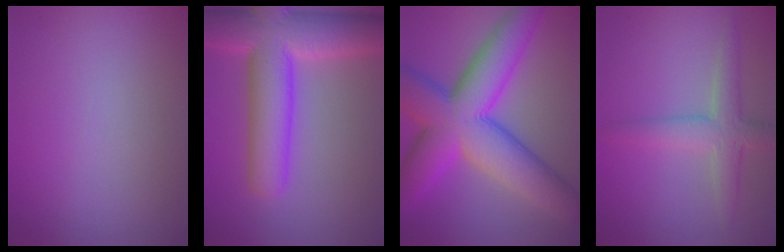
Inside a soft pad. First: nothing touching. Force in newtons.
{"total": 10.4, "press": 10.4, "slide": 0.4}
{"total": 12.7, "press": 12.7, "slide": 0.2}
{"total": 3.7, "press": 3.7, "slide": 0.2}